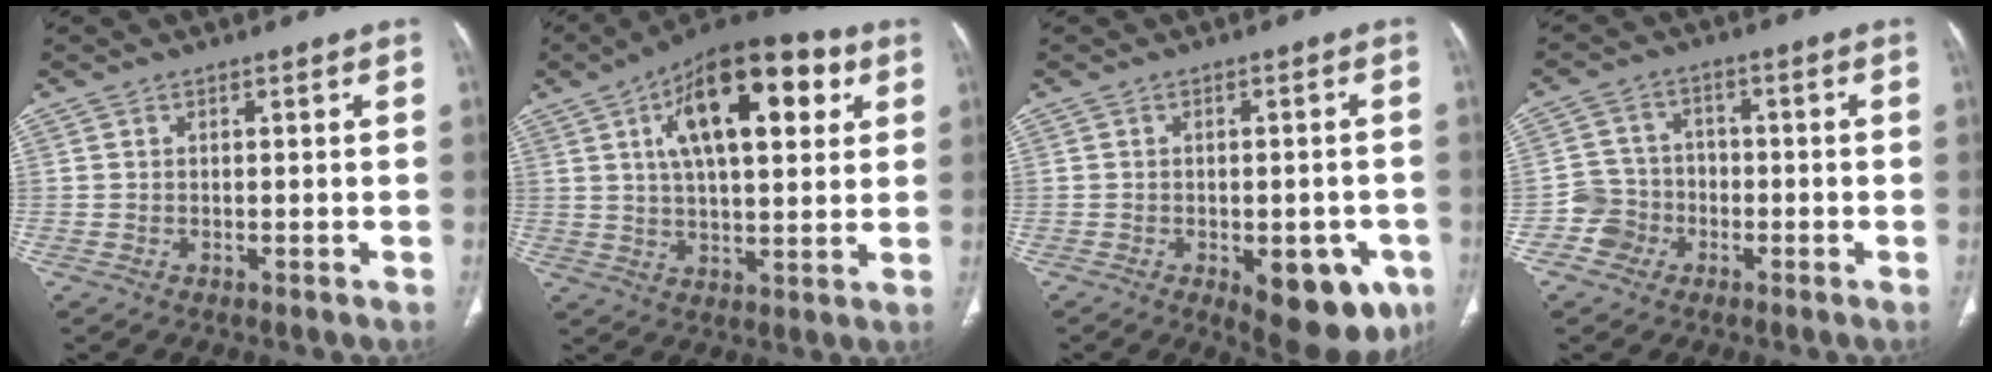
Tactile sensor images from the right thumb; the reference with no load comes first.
{"total": 20.2, "force": [7.1, 8.9, 16.7], "torque": [-0.233, 0.001, 0.105]}
{"total": 13.4, "force": [-5.5, 6.3, 10.5], "torque": [-0.101, 0.004, -0.059]}
{"total": 5.8, "force": [-2.4, 5.2, 0.3], "torque": [0.027, 0.023, -0.050]}